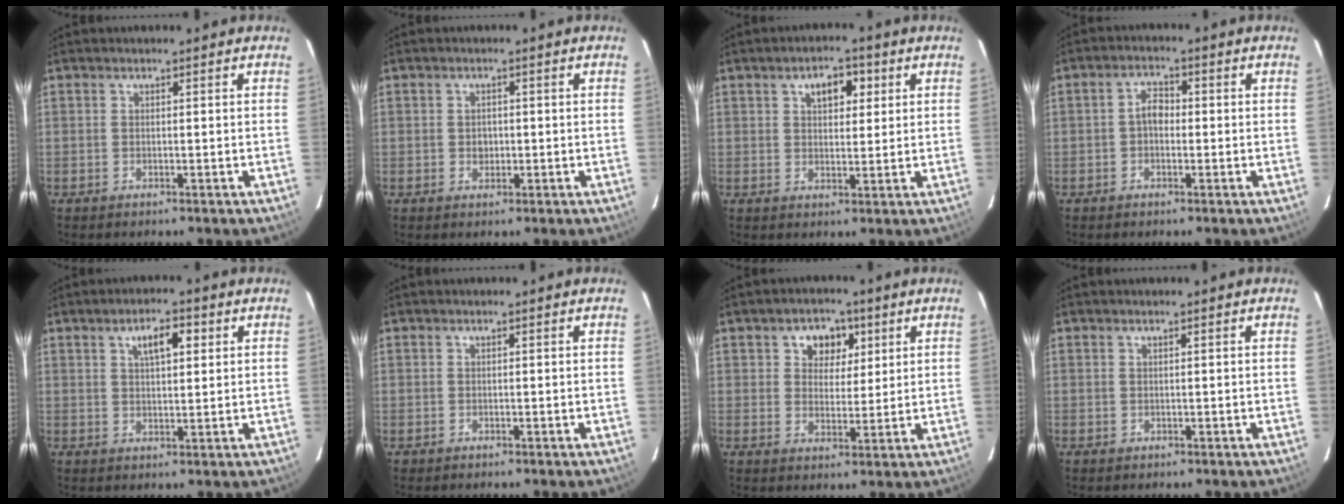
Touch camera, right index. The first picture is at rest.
{"total": 1.9, "force": [-0.2, 1.7, 0.7], "torque": [-0.011, 0.003, -0.003]}
{"total": 5.4, "force": [2.3, 3.1, 3.8], "torque": [-0.057, 0.017, 0.038]}
{"total": 2.9, "force": [-0.5, 2.0, 2.0], "torque": [-0.036, 0.012, -0.010]}
{"total": 5.3, "force": [2.3, 2.1, 4.3], "torque": [-0.072, 0.012, 0.041]}
{"total": 0.6, "force": [-0.1, 0.6, -0.1], "torque": [0.001, 0.003, -0.001]}
{"total": 6.2, "force": [2.6, 4.9, 2.8], "torque": [-0.042, 0.008, 0.043]}
{"total": 0.0}